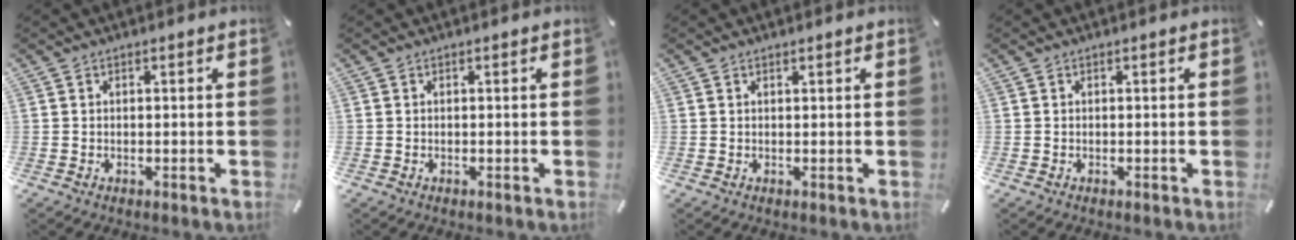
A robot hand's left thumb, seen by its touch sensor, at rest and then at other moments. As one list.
[{"total": 0.0}, {"total": 0.6, "force": [0.4, 0.2, 0.3], "torque": [-0.007, 0.001, 0.008]}, {"total": 0.0}]